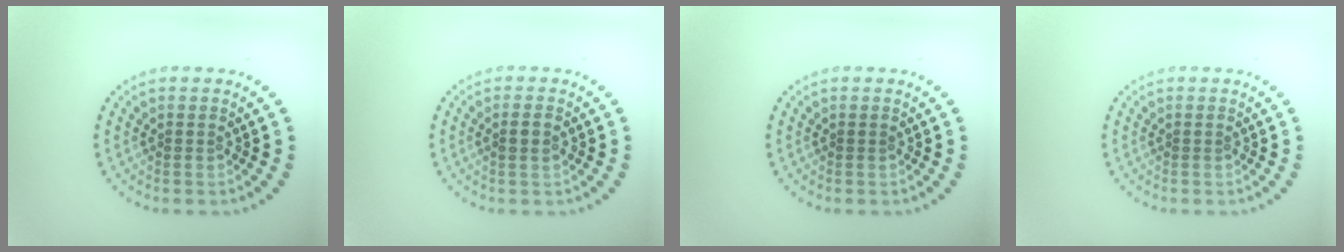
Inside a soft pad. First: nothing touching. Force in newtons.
{"total": 1.2, "press": 1.2, "slide": 0.4}
{"total": 0.0}
{"total": 0.0}